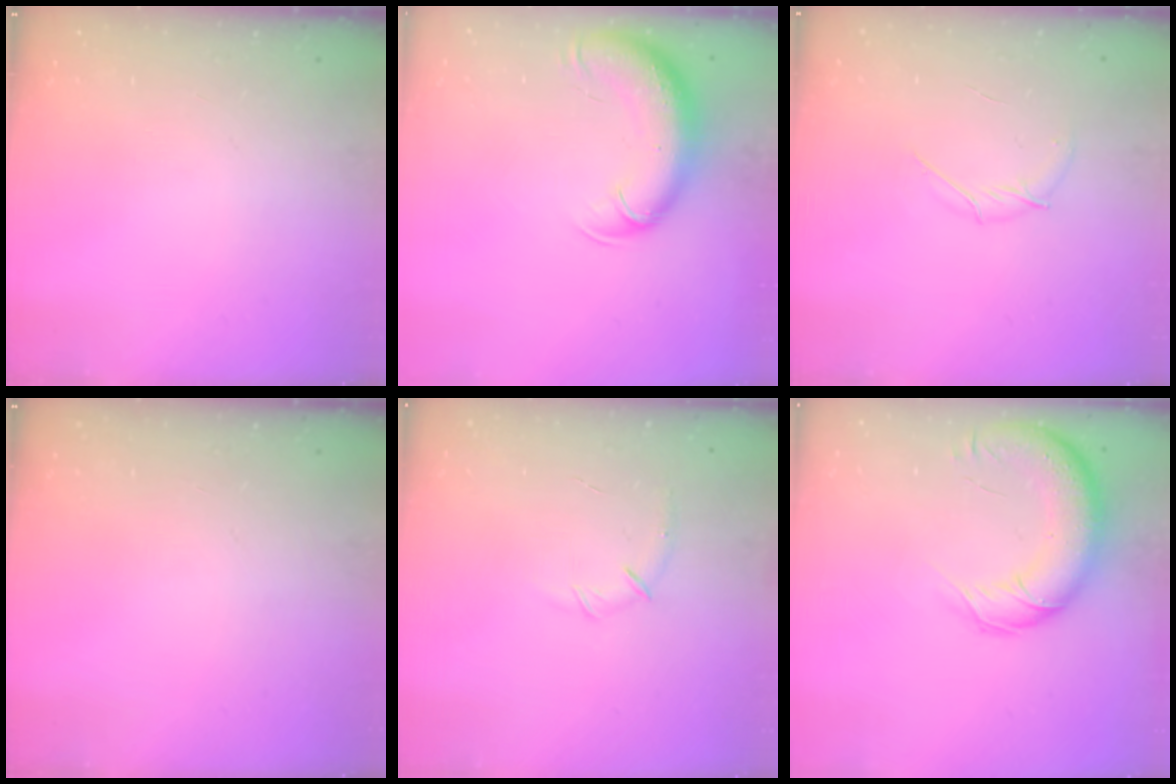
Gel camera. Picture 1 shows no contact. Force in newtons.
{"total": 12.6, "press": 12.1, "slide": 3.3}
{"total": 6.6, "press": 6.3, "slide": 2.0}
{"total": 0.0}
{"total": 6.4, "press": 6.2, "slide": 1.6}
{"total": 15.6, "press": 15.2, "slide": 3.6}